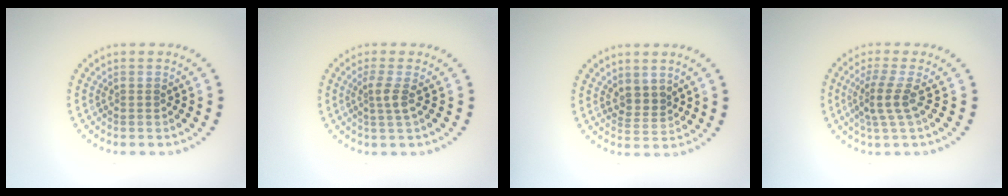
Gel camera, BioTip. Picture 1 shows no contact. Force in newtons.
{"total": 1.8, "press": 1.3, "slide": 1.2}
{"total": 2.0, "press": 1.4, "slide": 1.4}
{"total": 2.8, "press": 2.0, "slide": 2.0}